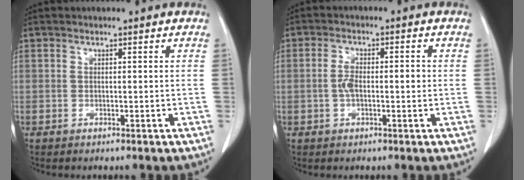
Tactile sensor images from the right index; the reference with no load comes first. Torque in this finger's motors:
{"motor_torque": [0.18, -0.06, 0.08, 0.04]}